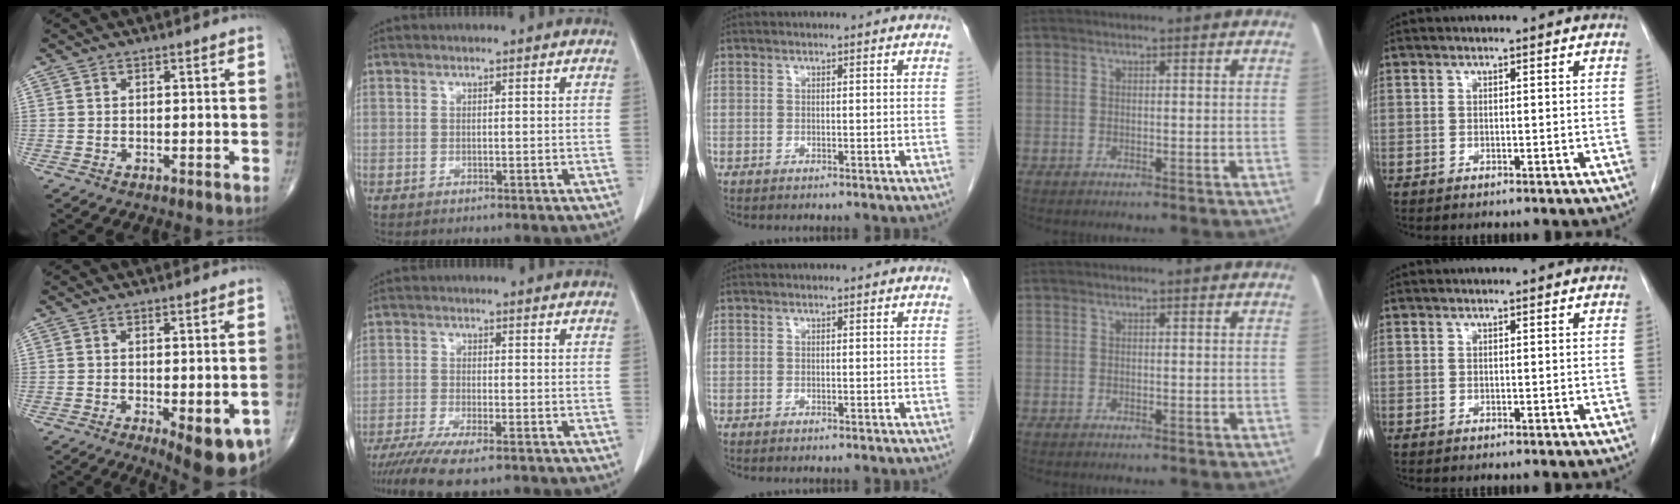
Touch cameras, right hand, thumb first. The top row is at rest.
{"thumb": {"total": 10.5, "force": [-3.9, 3.8, 9.0], "torque": [-0.107, -0.008, -0.046]}, "index": {"total": 8.7, "force": [-6.7, 1.2, 5.5], "torque": [-0.088, -0.020, -0.108]}}